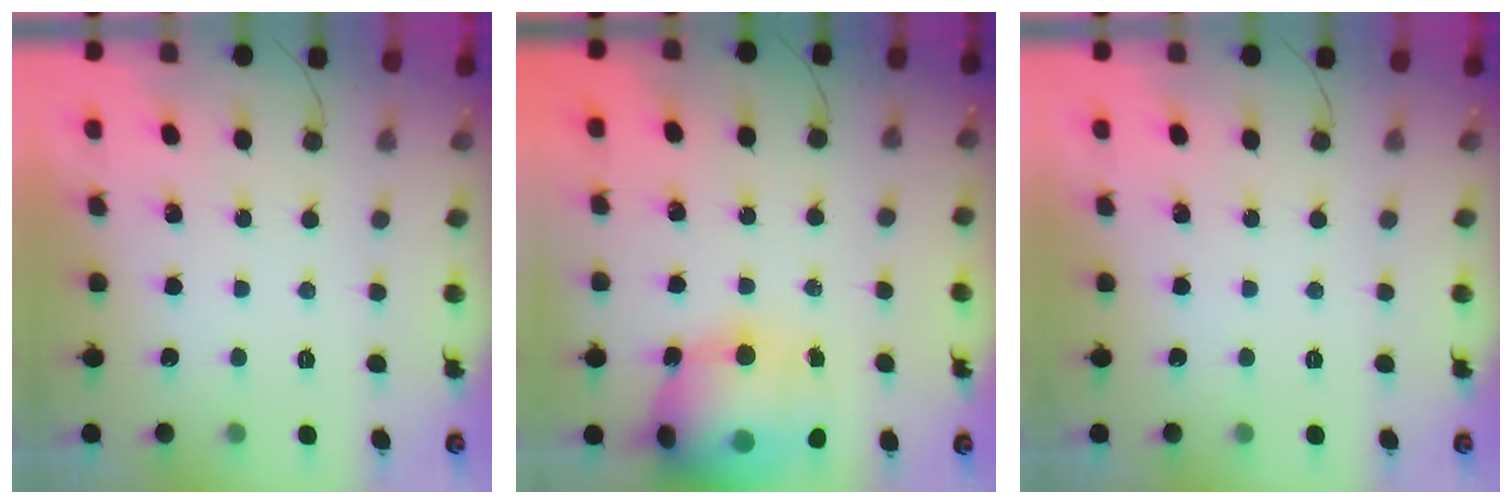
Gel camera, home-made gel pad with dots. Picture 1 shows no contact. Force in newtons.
{"total": 19.6, "press": 19.1, "slide": 4.3}
{"total": 0.0}